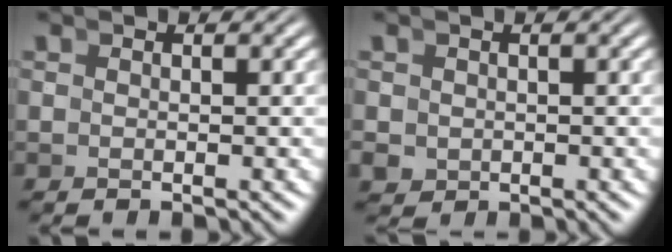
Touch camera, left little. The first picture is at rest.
{"total": 2.0, "force": [-0.6, 1.9, 0.6], "torque": [-0.023, -0.022, 0.001]}